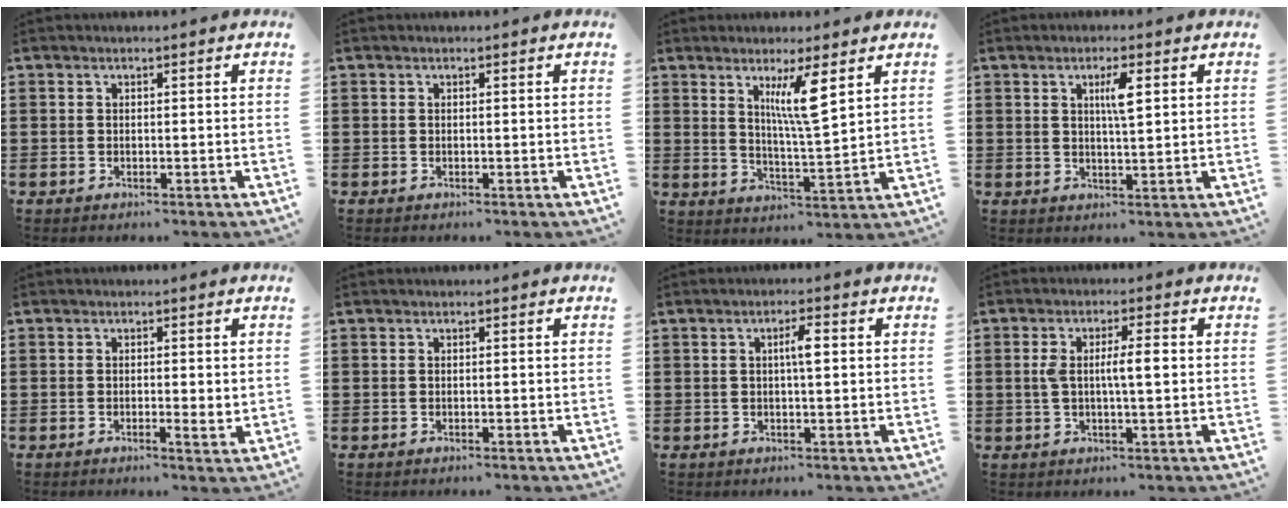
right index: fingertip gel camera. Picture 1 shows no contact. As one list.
[{"total": 0.0}, {"total": 7.0, "force": [3.4, 0.8, 6.0], "torque": [-0.112, -0.006, 0.053]}, {"total": 3.6, "force": [1.2, 0.6, 3.4], "torque": [-0.062, 0.002, 0.016]}, {"total": 1.8, "force": [-0.2, 0.4, 1.7], "torque": [-0.031, -0.002, -0.003]}, {"total": 0.0}, {"total": 2.9, "force": [0.5, 0.5, 2.8], "torque": [-0.056, 0.002, 0.005]}, {"total": 4.8, "force": [0.2, 1.1, 4.6], "torque": [-0.087, 0.002, 0.002]}]